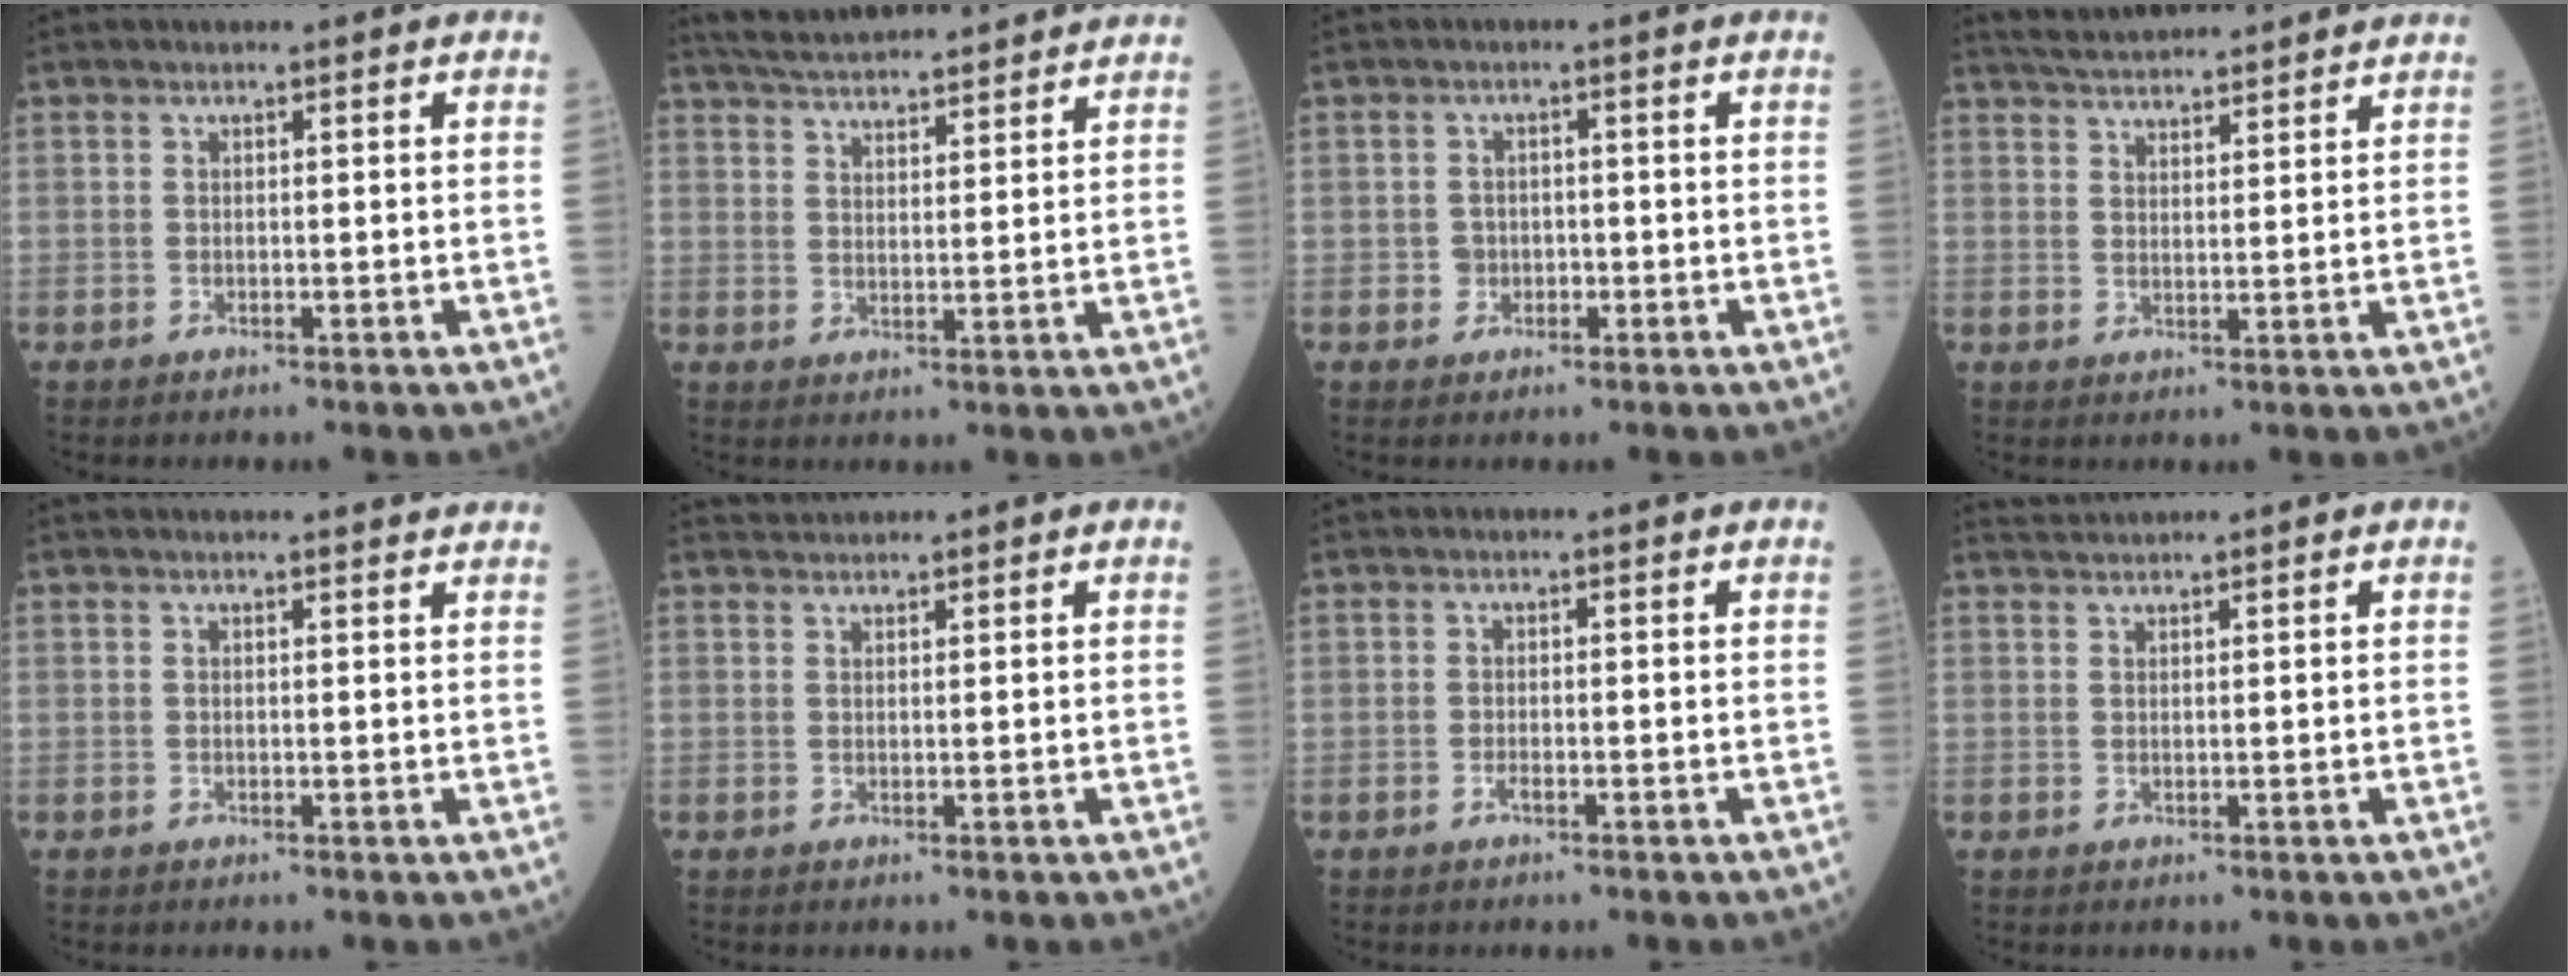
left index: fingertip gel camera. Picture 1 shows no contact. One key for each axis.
{"total": 15.7, "fx": 14.8, "fy": 1.5, "fz": 5.2, "tx": -0.093, "ty": 0.036, "tz": 0.216}
{"total": 1.9, "fx": -0.6, "fy": 1.8, "fz": 0.4, "tx": -0.004, "ty": 0.007, "tz": -0.008}
{"total": 11.2, "fx": 10.6, "fy": 1.0, "fz": 3.5, "tx": -0.065, "ty": 0.029, "tz": 0.156}
{"total": 4.4, "fx": 4.3, "fy": 0.3, "fz": 0.8, "tx": -0.011, "ty": 0.013, "tz": 0.040}
{"total": 1.6, "fx": 1.6, "fy": -0.1, "fz": -0.3, "tx": -0.006, "ty": 0.017, "tz": 0.037}
{"total": 0.6, "fx": -0.4, "fy": 0.1, "fz": 0.4, "tx": -0.010, "ty": 0.000, "tz": -0.006}
{"total": 1.9, "fx": 1.7, "fy": -0.7, "fz": -0.2, "tx": -0.003, "ty": 0.013, "tz": 0.046}